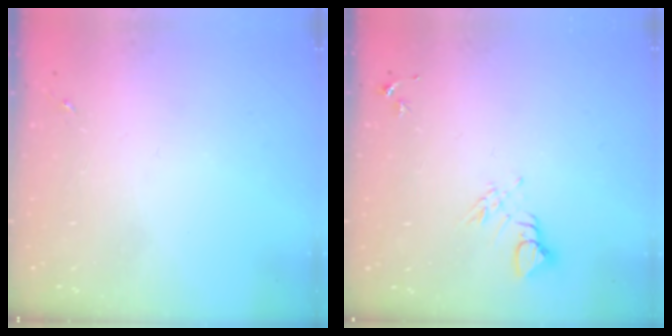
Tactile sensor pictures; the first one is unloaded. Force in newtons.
{"total": 6.6, "press": 6.6, "slide": 0.5}